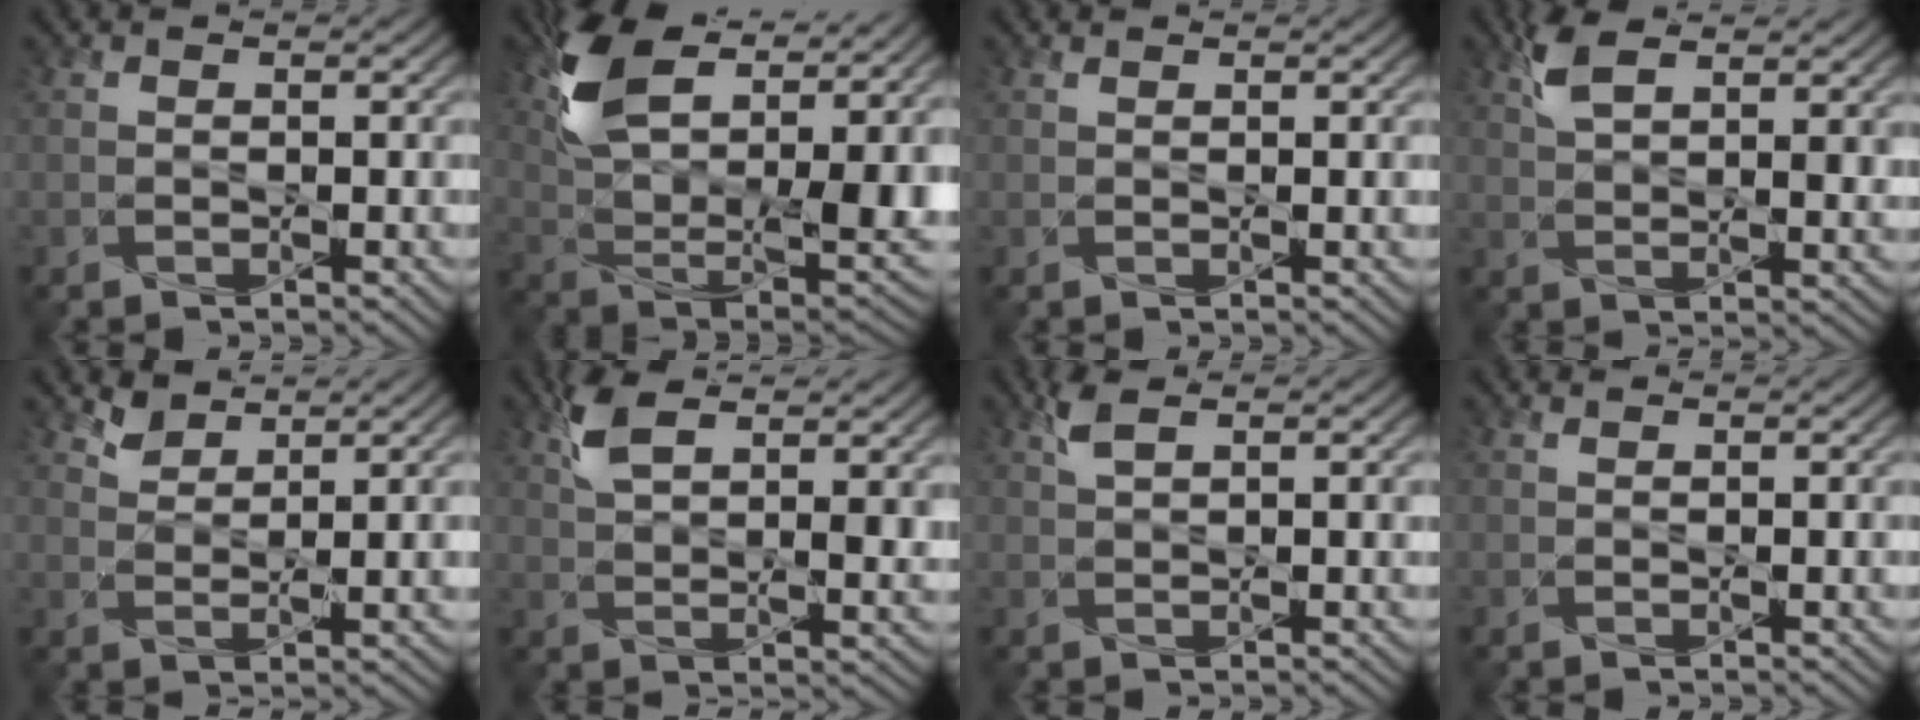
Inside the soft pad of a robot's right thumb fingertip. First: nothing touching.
{"total": 16.8, "force": [8.1, 8.1, 12.3], "torque": [-0.248, -0.001, 0.160]}
{"total": 0.6, "force": [0.5, 0.0, 0.3], "torque": [-0.006, 0.003, 0.009]}
{"total": 6.8, "force": [3.6, 2.3, 5.3], "torque": [-0.109, 0.005, 0.071]}
{"total": 3.4, "force": [2.8, 1.0, 1.7], "torque": [-0.038, -0.007, 0.062]}
{"total": 9.2, "force": [4.6, 3.5, 7.1], "torque": [-0.147, 0.003, 0.091]}
{"total": 2.9, "force": [1.8, 0.7, 2.2], "torque": [-0.051, 0.006, 0.037]}
{"total": 0.9, "force": [0.8, 0.0, 0.4], "torque": [-0.009, 0.002, 0.014]}